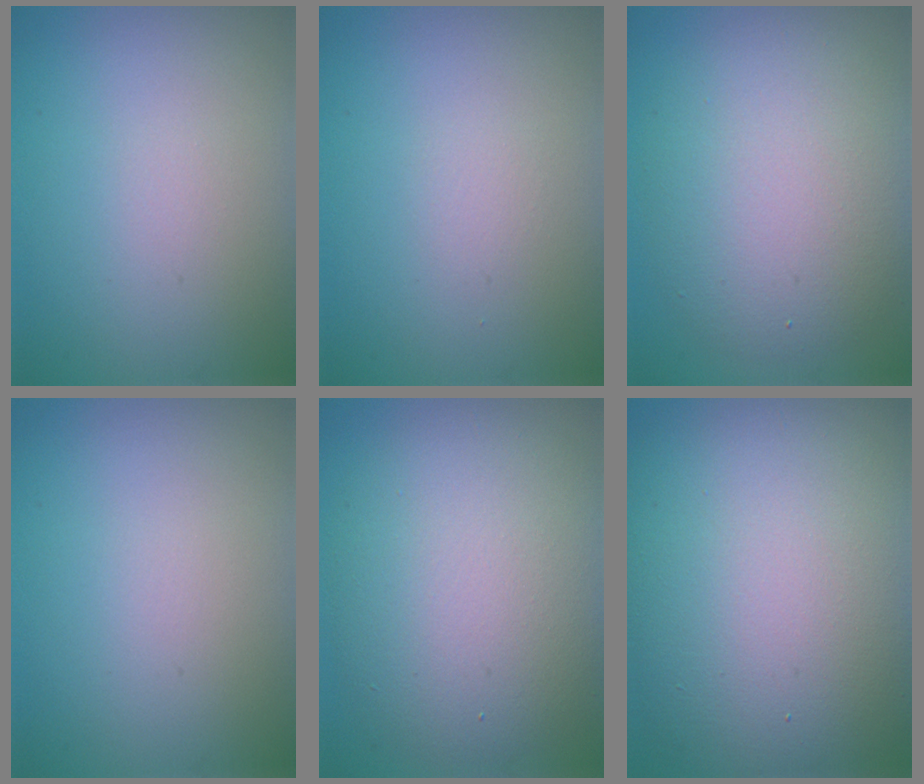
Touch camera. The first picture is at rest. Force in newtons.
{"total": 0.0}
{"total": 7.6, "press": 7.6, "slide": 0.6}
{"total": 0.0}
{"total": 9.3, "press": 9.3, "slide": 0.5}
{"total": 16.0, "press": 16.0, "slide": 1.3}